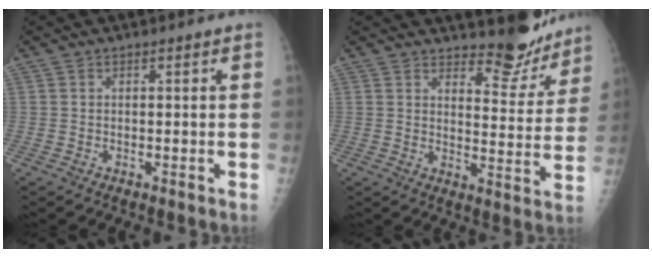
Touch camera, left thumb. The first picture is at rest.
{"total": 9.6, "force": [8.9, 3.0, 2.1], "torque": [0.002, -0.087, 0.117]}